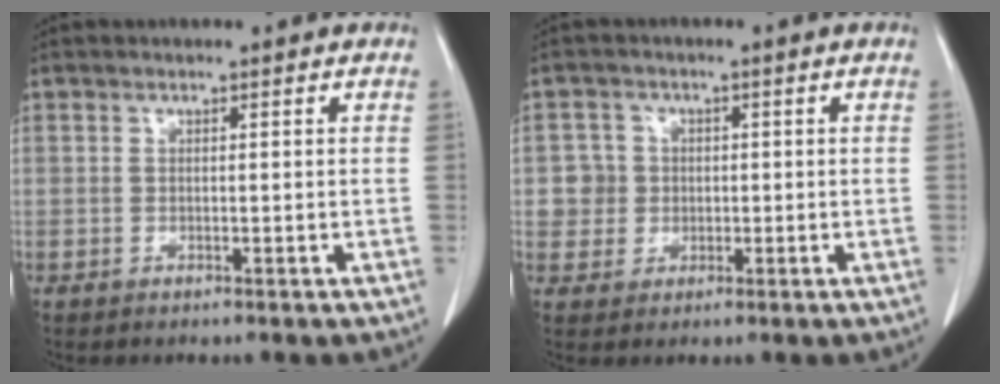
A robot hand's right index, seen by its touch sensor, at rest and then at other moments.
{"total": 3.9, "force": [0.1, 3.9, 0.0], "torque": [0.013, 0.012, 0.006]}